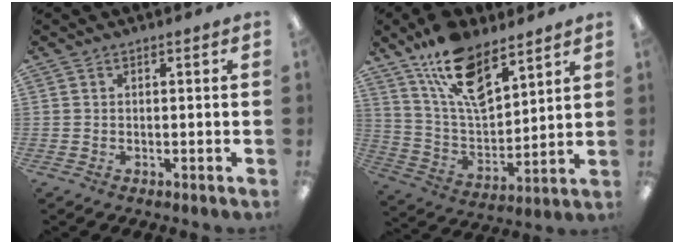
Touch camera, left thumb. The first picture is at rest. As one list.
[{"total": 16.6, "force": [11.3, 7.3, 9.6], "torque": [-0.181, -0.052, 0.206]}]